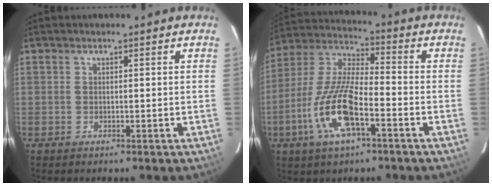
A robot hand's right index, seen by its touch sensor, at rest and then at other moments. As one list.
[{"total": 14.9, "force": [-6.3, 4.4, 12.8], "torque": [-0.273, -0.008, -0.126]}]